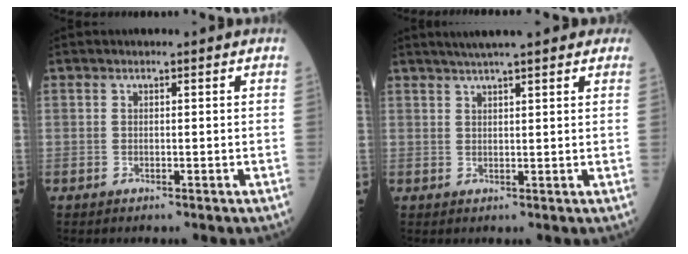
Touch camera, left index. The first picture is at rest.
{"total": 10.1, "force": [8.1, 1.5, 5.8], "torque": [-0.081, 0.033, 0.103]}